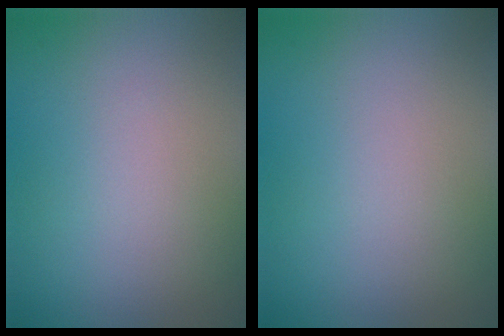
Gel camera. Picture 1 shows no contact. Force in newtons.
{"total": 0.0}